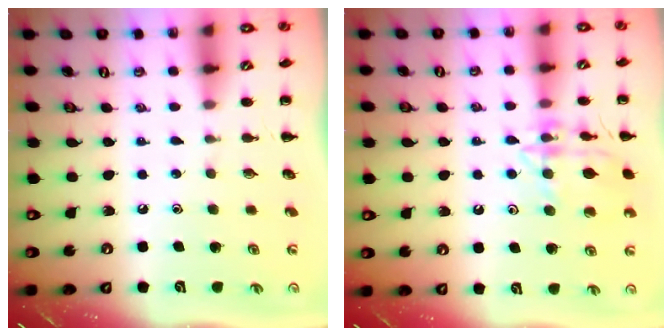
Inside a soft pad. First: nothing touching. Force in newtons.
{"total": 14.8, "press": 14.7, "slide": 0.8}